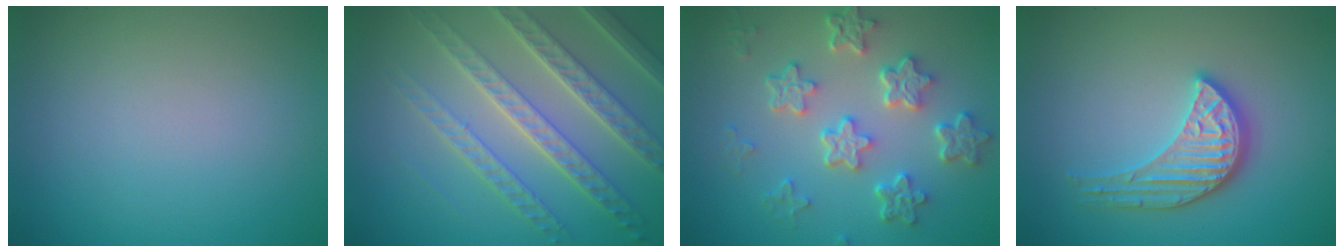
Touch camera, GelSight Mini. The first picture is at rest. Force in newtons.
{"total": 6.8, "press": 5.3, "slide": 4.3}
{"total": 5.6, "press": 4.3, "slide": 3.6}
{"total": 3.8, "press": 3.5, "slide": 1.6}